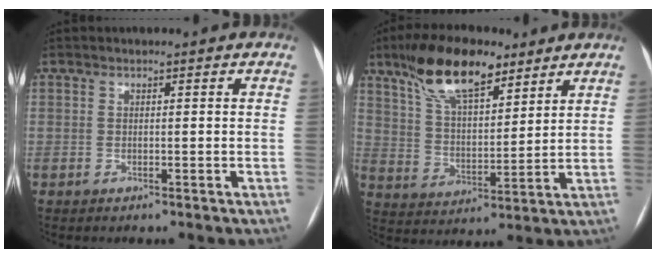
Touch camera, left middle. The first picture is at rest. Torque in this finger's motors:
{"motor_torque": [1.22, -0.92, 0.70, 0.19]}